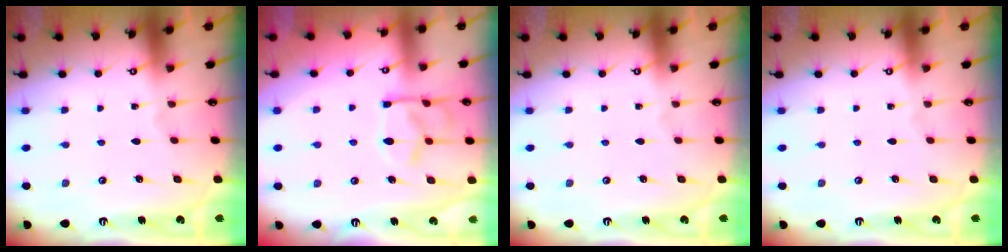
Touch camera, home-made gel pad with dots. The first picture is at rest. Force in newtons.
{"total": 12.7, "press": 12.7, "slide": 1.2}
{"total": 0.0}
{"total": 0.0}